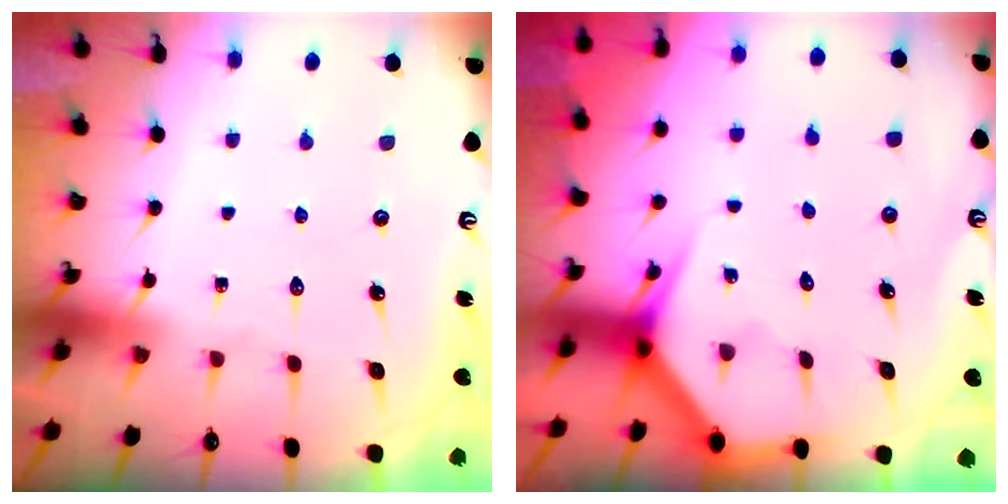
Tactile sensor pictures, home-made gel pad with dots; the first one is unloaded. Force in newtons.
{"total": 3.5, "press": 3.5, "slide": 0.3}